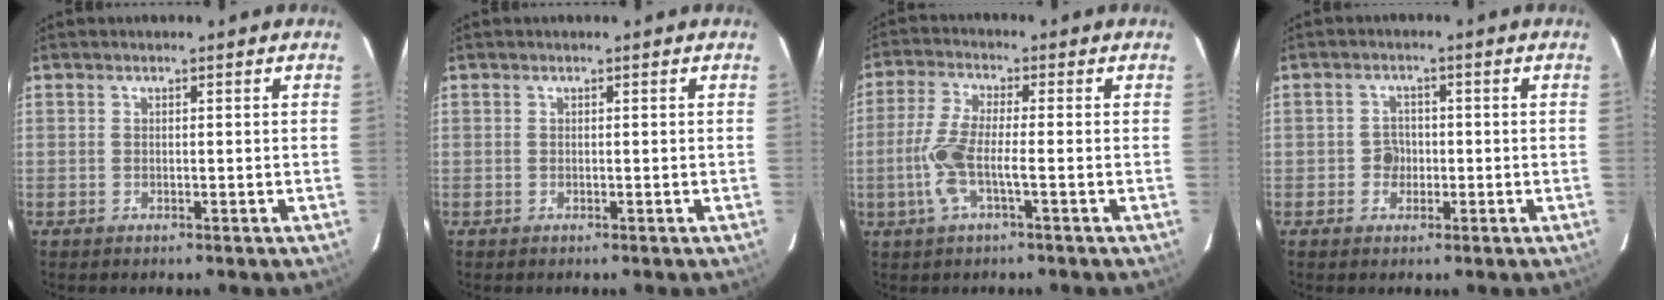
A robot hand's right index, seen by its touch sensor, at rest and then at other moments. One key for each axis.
{"total": 0.0}
{"total": 6.8, "fx": -1.7, "fy": 0.9, "fz": 6.5, "tx": -0.147, "ty": 0.003, "tz": -0.040}
{"total": 2.6, "fx": -0.6, "fy": 2.2, "fz": 1.1, "tx": -0.013, "ty": 0.006, "tz": -0.009}